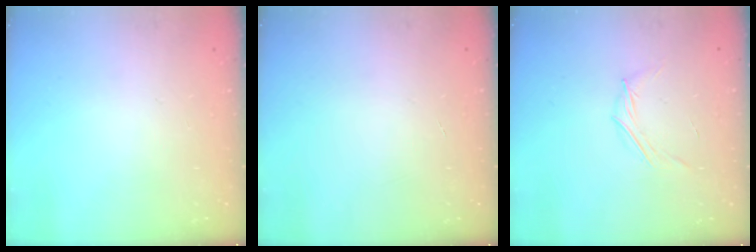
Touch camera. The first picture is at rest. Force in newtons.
{"total": 0.0}
{"total": 3.7, "press": 3.5, "slide": 1.1}